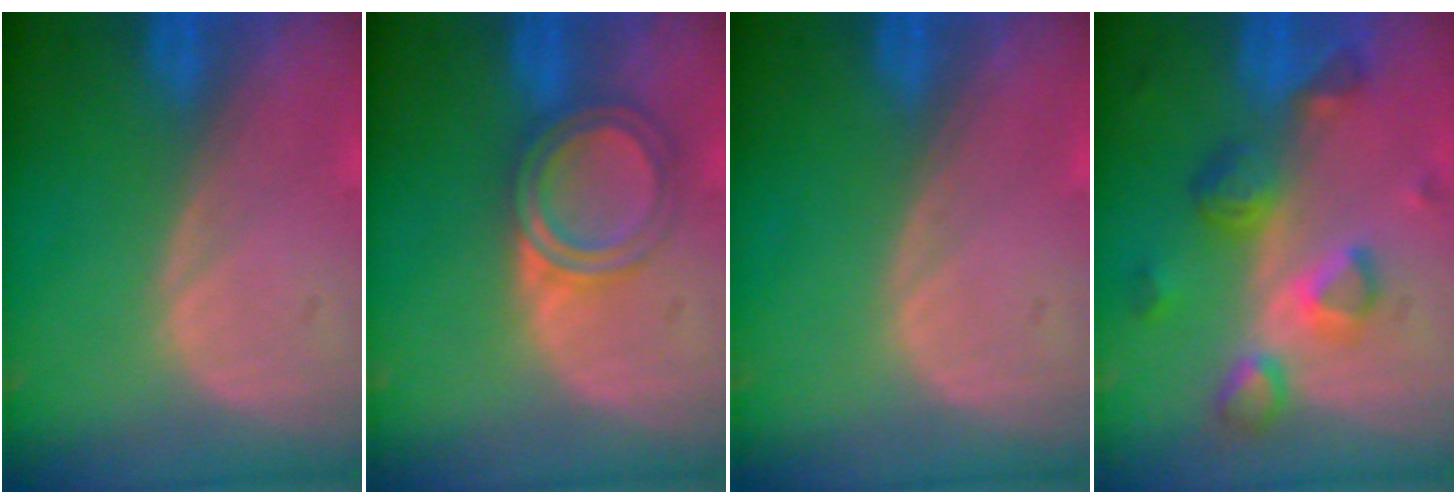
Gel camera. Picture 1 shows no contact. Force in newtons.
{"total": 4.7, "press": 4.7, "slide": 0.2}
{"total": 0.0}
{"total": 7.9, "press": 7.1, "slide": 3.5}